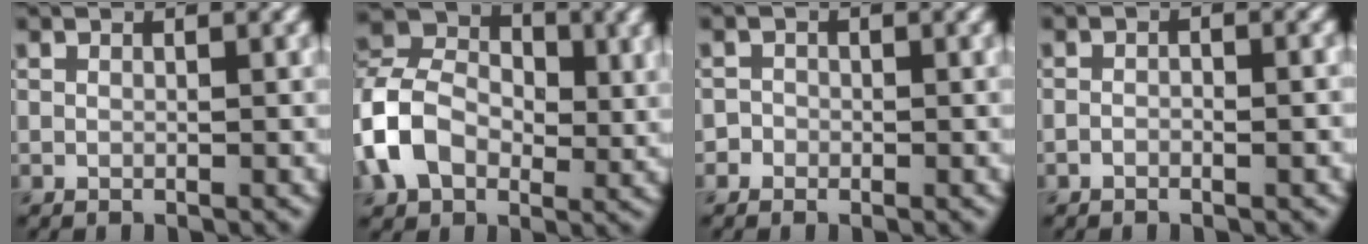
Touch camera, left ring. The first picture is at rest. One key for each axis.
{"total": 8.5, "fx": -1.2, "fy": 6.4, "fz": 5.5, "tx": -0.103, "ty": 0.013, "tz": -0.040}
{"total": 1.0, "fx": -0.5, "fy": 0.9, "fz": 0.0, "tx": 0.011, "ty": 0.001, "tz": -0.012}
{"total": 1.2, "fx": -0.6, "fy": 0.4, "fz": 0.9, "tx": -0.013, "ty": 0.003, "tz": -0.012}